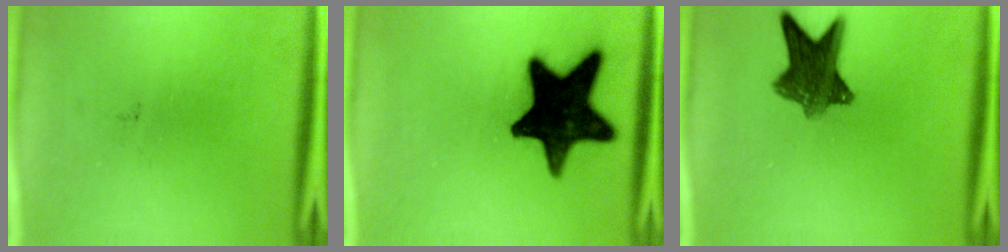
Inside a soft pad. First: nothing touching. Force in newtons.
{"total": 20.1}
{"total": 8.9}